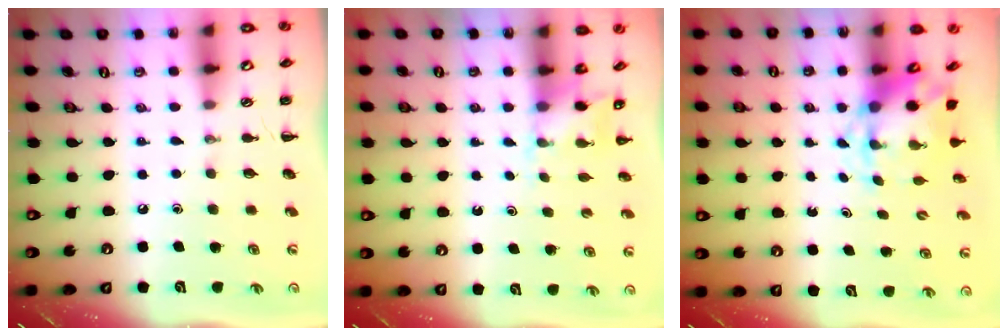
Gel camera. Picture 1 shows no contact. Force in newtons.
{"total": 3.0, "press": 2.8, "slide": 1.0}
{"total": 5.5, "press": 5.4, "slide": 0.8}